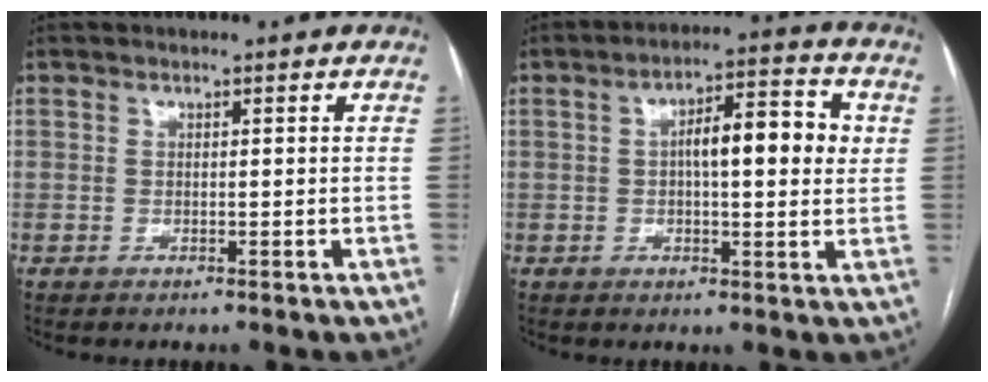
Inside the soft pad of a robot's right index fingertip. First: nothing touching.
{"total": 9.7, "force": [1.5, 2.6, 9.2], "torque": [-0.141, 0.024, 0.018]}